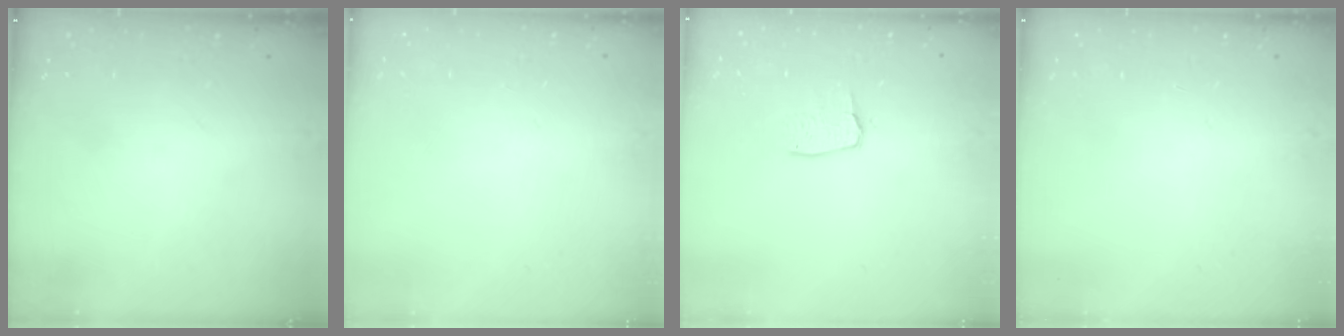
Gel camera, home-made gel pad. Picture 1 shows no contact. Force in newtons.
{"total": 0.0}
{"total": 3.0, "press": 3.0, "slide": 0.2}
{"total": 0.0}